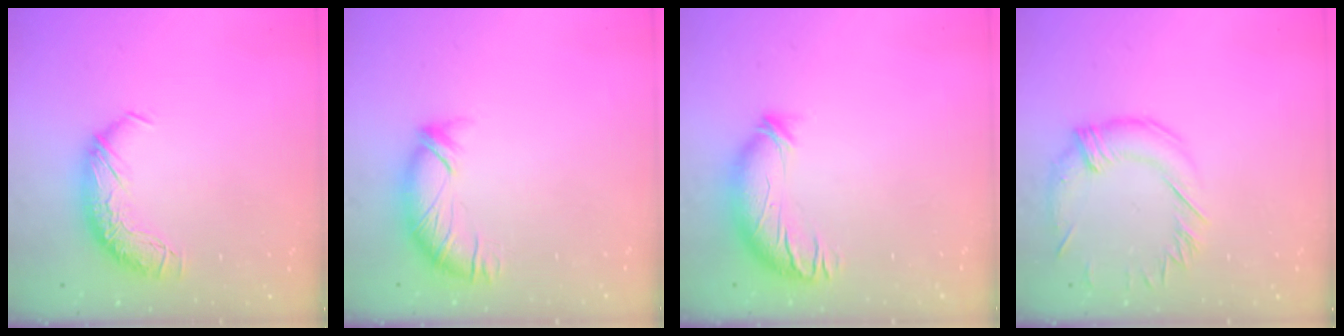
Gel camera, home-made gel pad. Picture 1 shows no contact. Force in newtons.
{"total": 3.0, "press": 2.9, "slide": 0.8}
{"total": 3.9, "press": 2.9, "slide": 2.6}
{"total": 1.1, "press": 0.2, "slide": 1.1}